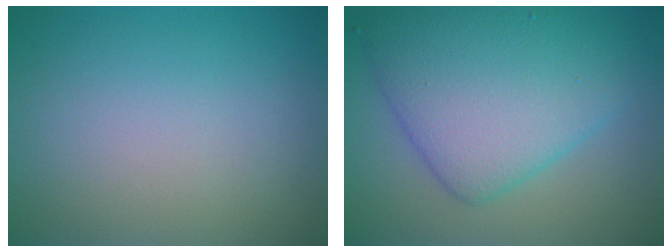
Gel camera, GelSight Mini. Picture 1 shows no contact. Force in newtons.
{"total": 8.5, "press": 8.5, "slide": 0.3}